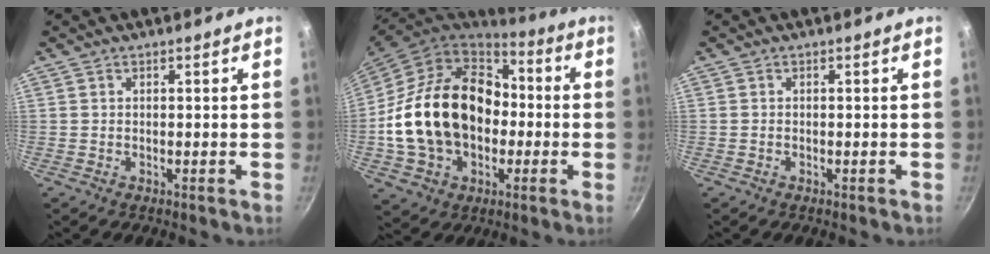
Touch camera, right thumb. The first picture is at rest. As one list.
[{"total": 23.9, "force": [-1.3, 17.6, 16.0], "torque": [-0.261, 0.049, -0.010]}, {"total": 0.0}]